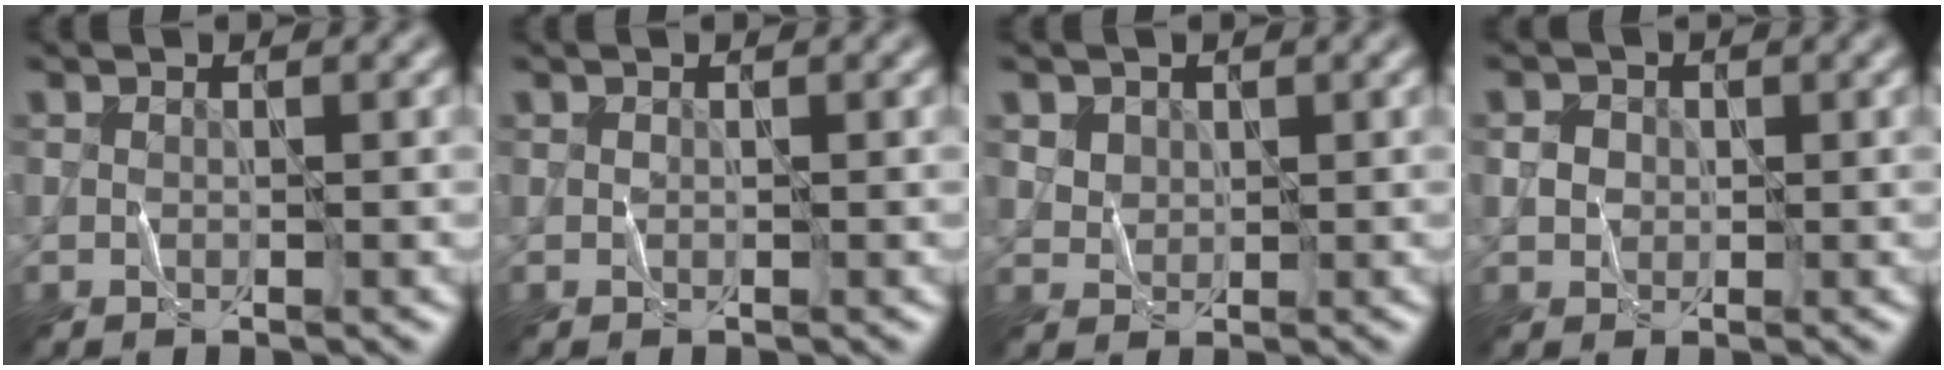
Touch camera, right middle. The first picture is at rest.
{"total": 0.0}
{"total": 2.8, "force": [1.5, 2.0, 1.1], "torque": [-0.035, -0.002, 0.042]}
{"total": 1.7, "force": [0.3, 1.5, 0.6], "torque": [-0.009, -0.002, 0.014]}